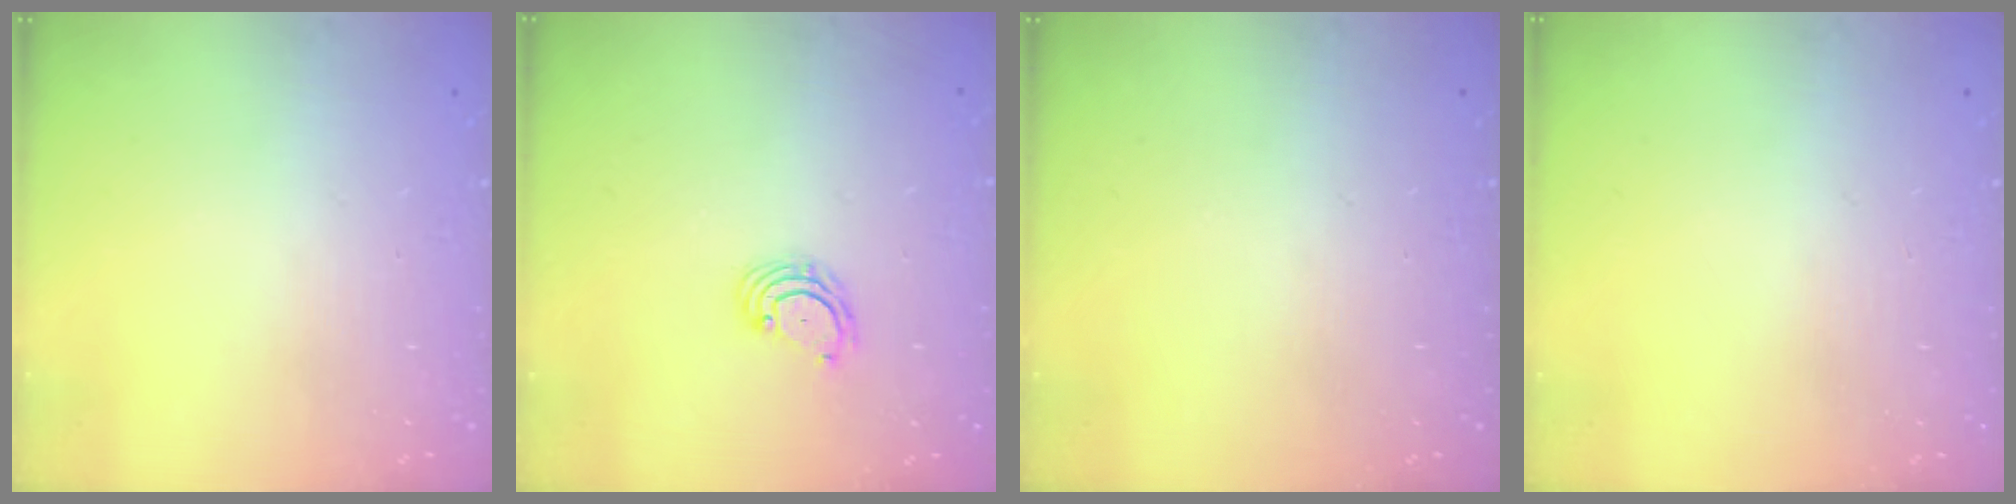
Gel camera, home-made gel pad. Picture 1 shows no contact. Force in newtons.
{"total": 2.8, "press": 2.8, "slide": 0.3}
{"total": 0.0}
{"total": 0.0}